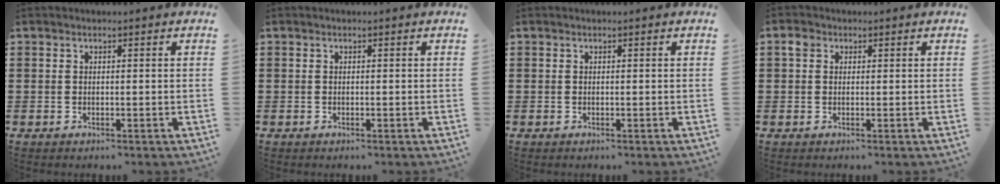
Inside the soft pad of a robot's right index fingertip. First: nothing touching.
{"total": 0.0}
{"total": 0.0}
{"total": 1.6, "force": [0.4, 1.4, 0.7], "torque": [-0.018, 0.006, 0.008]}